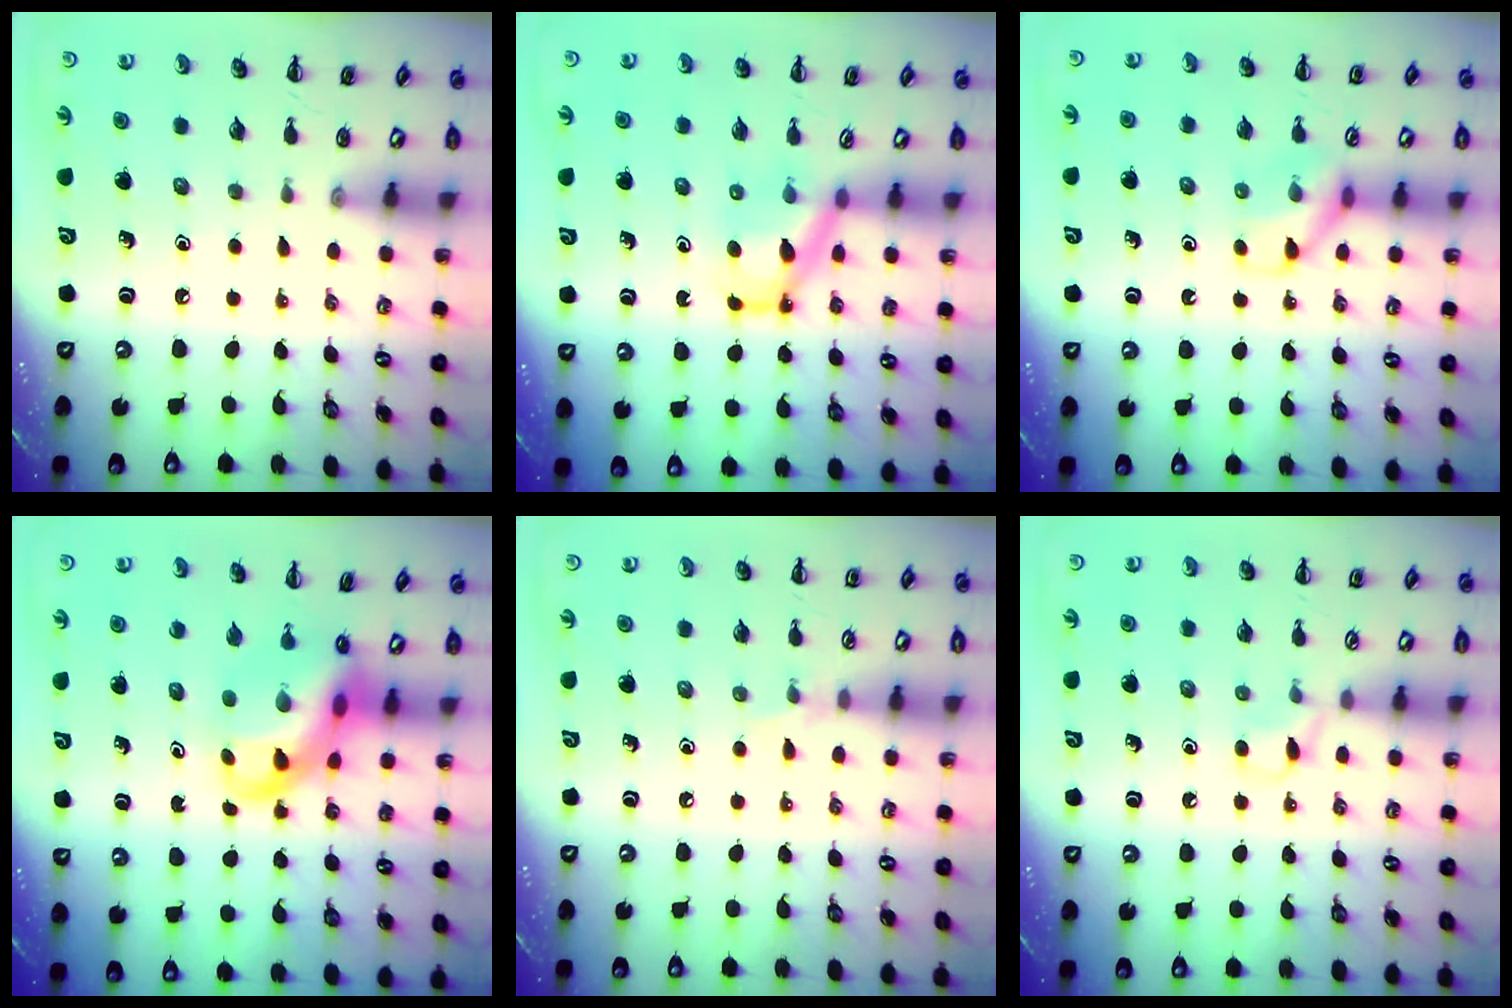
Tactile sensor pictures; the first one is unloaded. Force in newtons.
{"total": 5.7, "press": 5.6, "slide": 0.7}
{"total": 9.6, "press": 9.6, "slide": 0.7}
{"total": 11.4, "press": 11.0, "slide": 3.0}
{"total": 4.4, "press": 4.1, "slide": 1.7}
{"total": 3.7, "press": 3.5, "slide": 1.3}